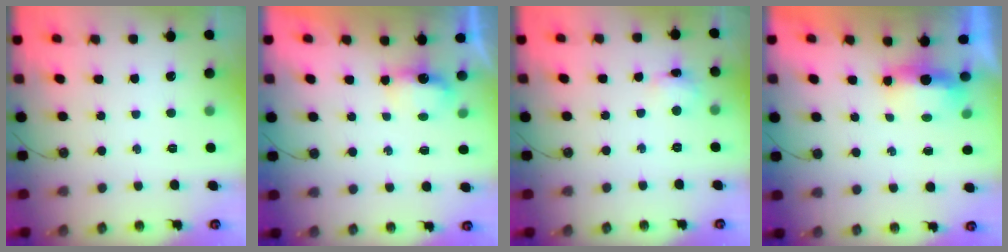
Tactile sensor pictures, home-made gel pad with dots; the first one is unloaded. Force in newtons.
{"total": 4.1, "press": 4.1, "slide": 0.7}
{"total": 2.8, "press": 2.8, "slide": 0.5}
{"total": 5.9, "press": 5.4, "slide": 2.4}